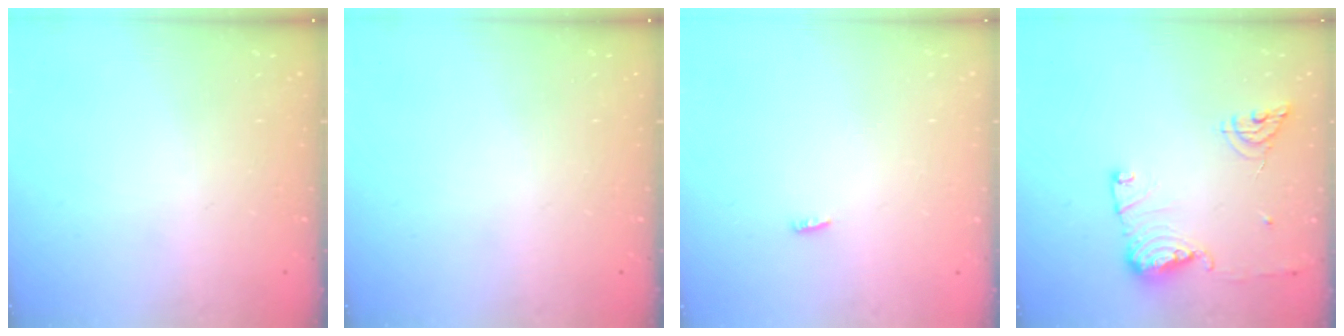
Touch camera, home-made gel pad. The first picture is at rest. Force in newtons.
{"total": 0.0}
{"total": 2.3, "press": 2.1, "slide": 0.8}
{"total": 12.0, "press": 11.9, "slide": 1.6}